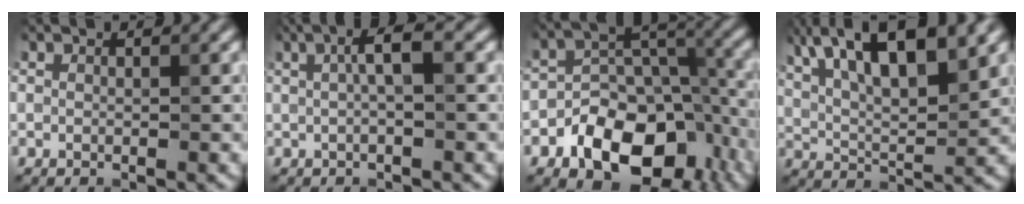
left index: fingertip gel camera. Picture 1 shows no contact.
{"total": 2.9, "force": [0.6, 0.4, 2.8], "torque": [-0.047, 0.012, 0.006]}
{"total": 10.5, "force": [-4.9, 6.5, 6.6], "torque": [-0.094, 0.002, -0.087]}
{"total": 12.0, "force": [6.7, 4.1, 9.1], "torque": [-0.141, 0.032, 0.089]}